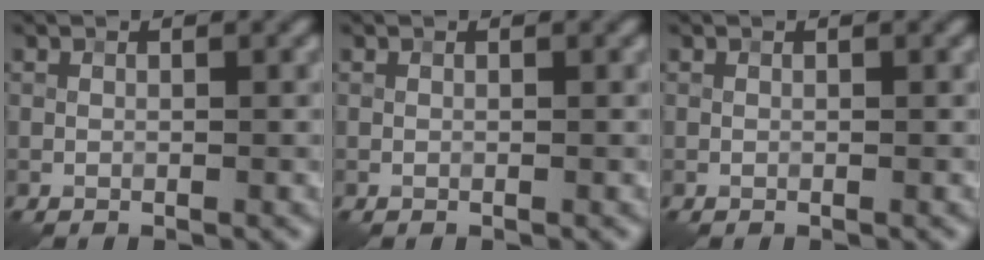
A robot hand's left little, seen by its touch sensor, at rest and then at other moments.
{"total": 0.0}
{"total": 0.0}